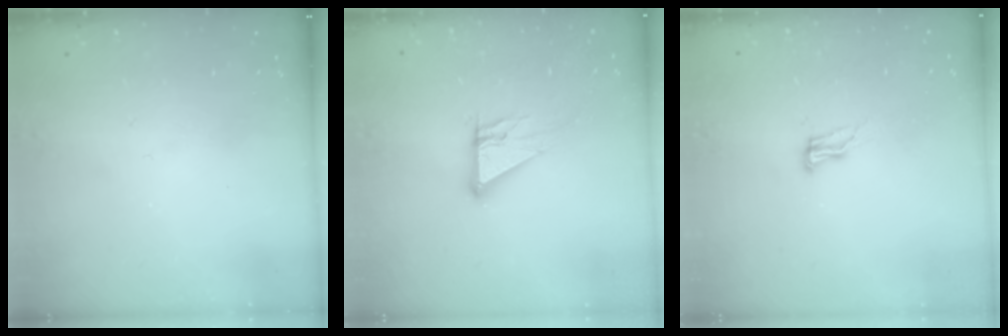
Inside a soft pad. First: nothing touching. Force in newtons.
{"total": 9.0, "press": 9.0, "slide": 0.7}
{"total": 8.0, "press": 7.7, "slide": 2.0}